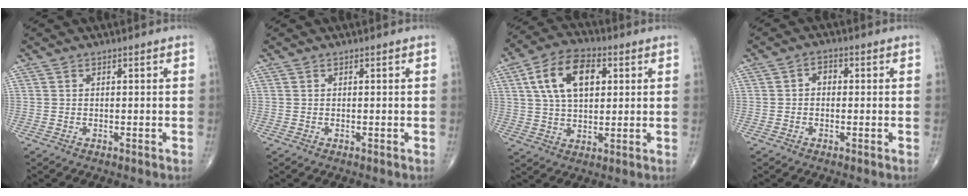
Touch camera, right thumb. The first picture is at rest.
{"total": 0.0}
{"total": 13.2, "force": [3.8, 7.7, 10.0], "torque": [-0.163, 0.007, 0.064]}
{"total": 2.6, "force": [0.0, 2.0, 1.6], "torque": [-0.013, 0.014, -0.007]}